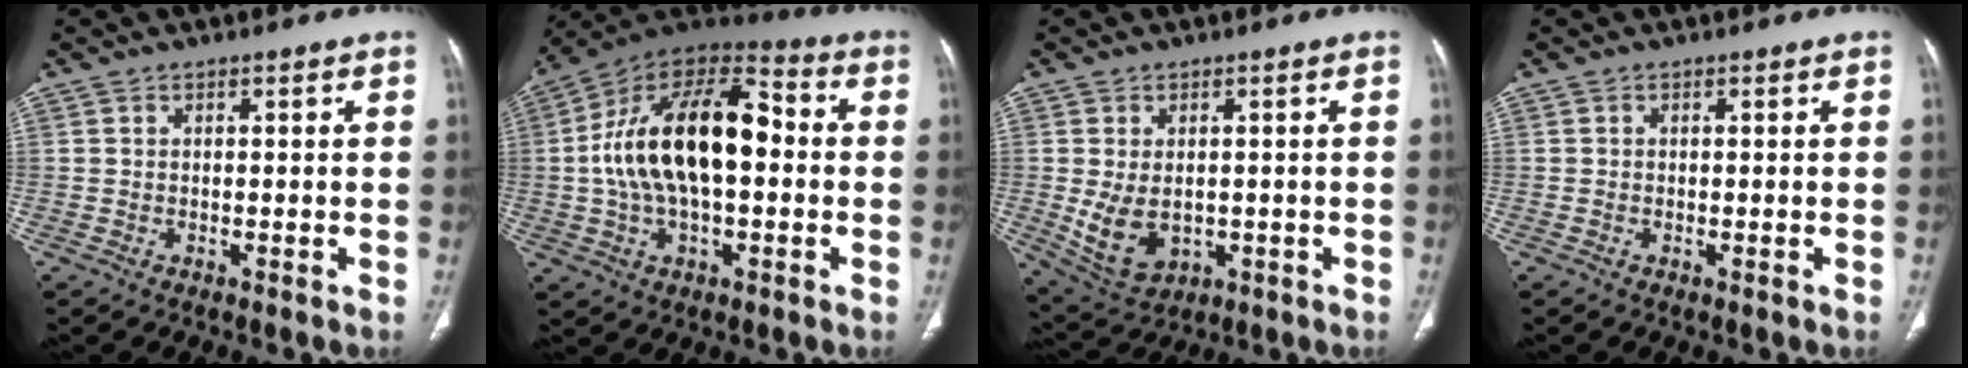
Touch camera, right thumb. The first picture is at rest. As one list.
[{"total": 22.0, "force": [0.5, 11.6, 18.7], "torque": [-0.324, 0.037, 0.002]}, {"total": 8.1, "force": [-0.7, 5.5, 5.8], "torque": [-0.096, -0.007, 0.010]}, {"total": 0.0}]